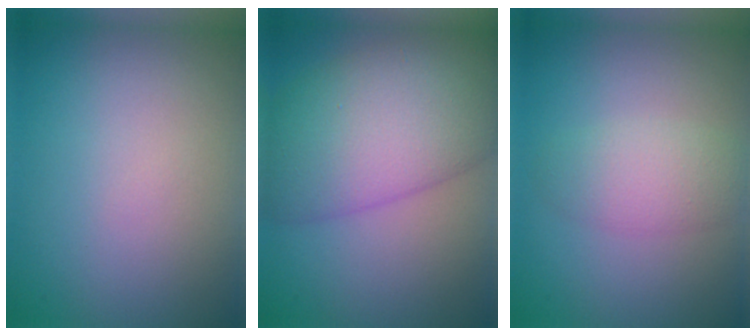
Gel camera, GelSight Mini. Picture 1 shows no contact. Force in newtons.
{"total": 10.5, "press": 10.5, "slide": 0.3}
{"total": 2.9, "press": 2.9, "slide": 0.1}